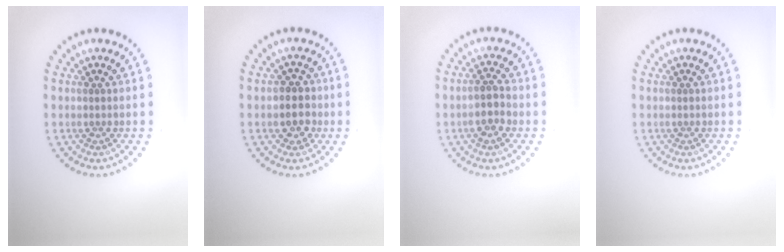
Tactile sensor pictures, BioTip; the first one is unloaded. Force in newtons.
{"total": 2.8, "press": 2.6, "slide": 0.9}
{"total": 2.5, "press": 2.4, "slide": 0.4}
{"total": 0.0}